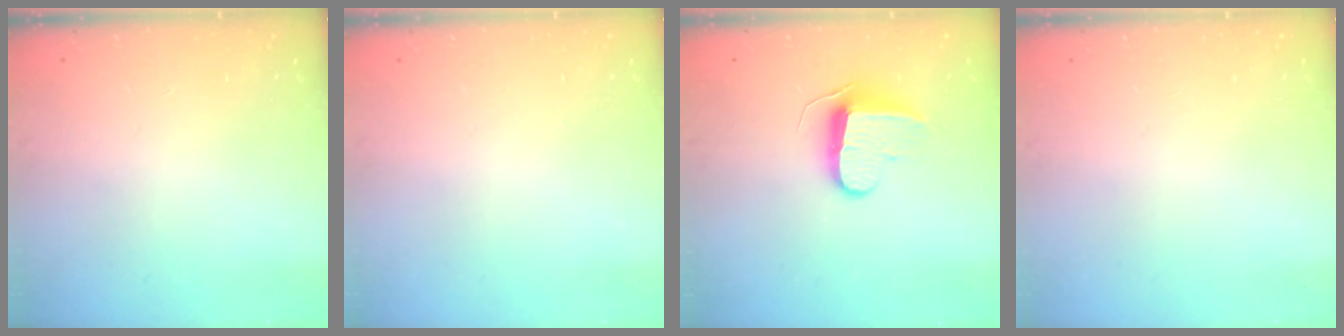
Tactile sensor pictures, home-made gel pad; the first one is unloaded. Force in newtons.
{"total": 0.0}
{"total": 9.1, "press": 9.1, "slide": 0.3}
{"total": 0.0}